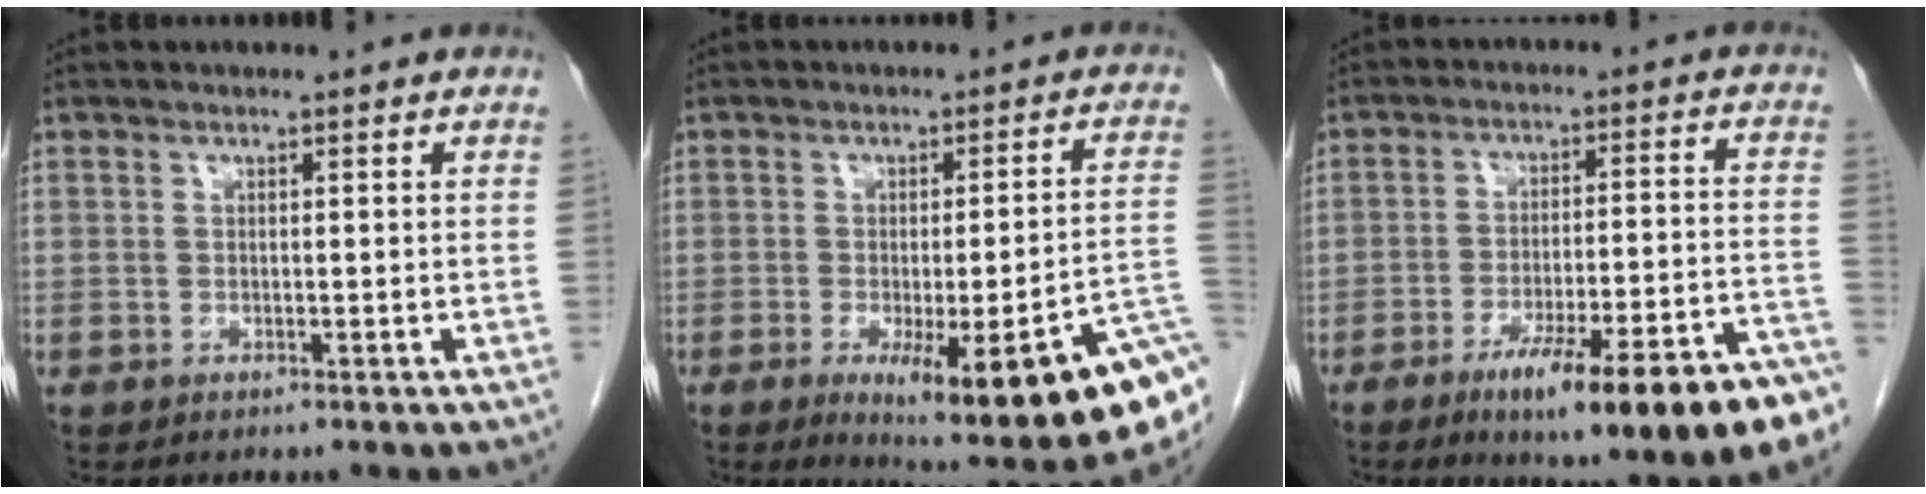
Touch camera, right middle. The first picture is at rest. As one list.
[{"total": 20.0, "force": [-8.8, 2.3, 17.8], "torque": [-0.156, -0.017, -0.114]}, {"total": 20.0, "force": [-13.2, 1.3, 15.0], "torque": [-0.148, 0.007, -0.196]}]